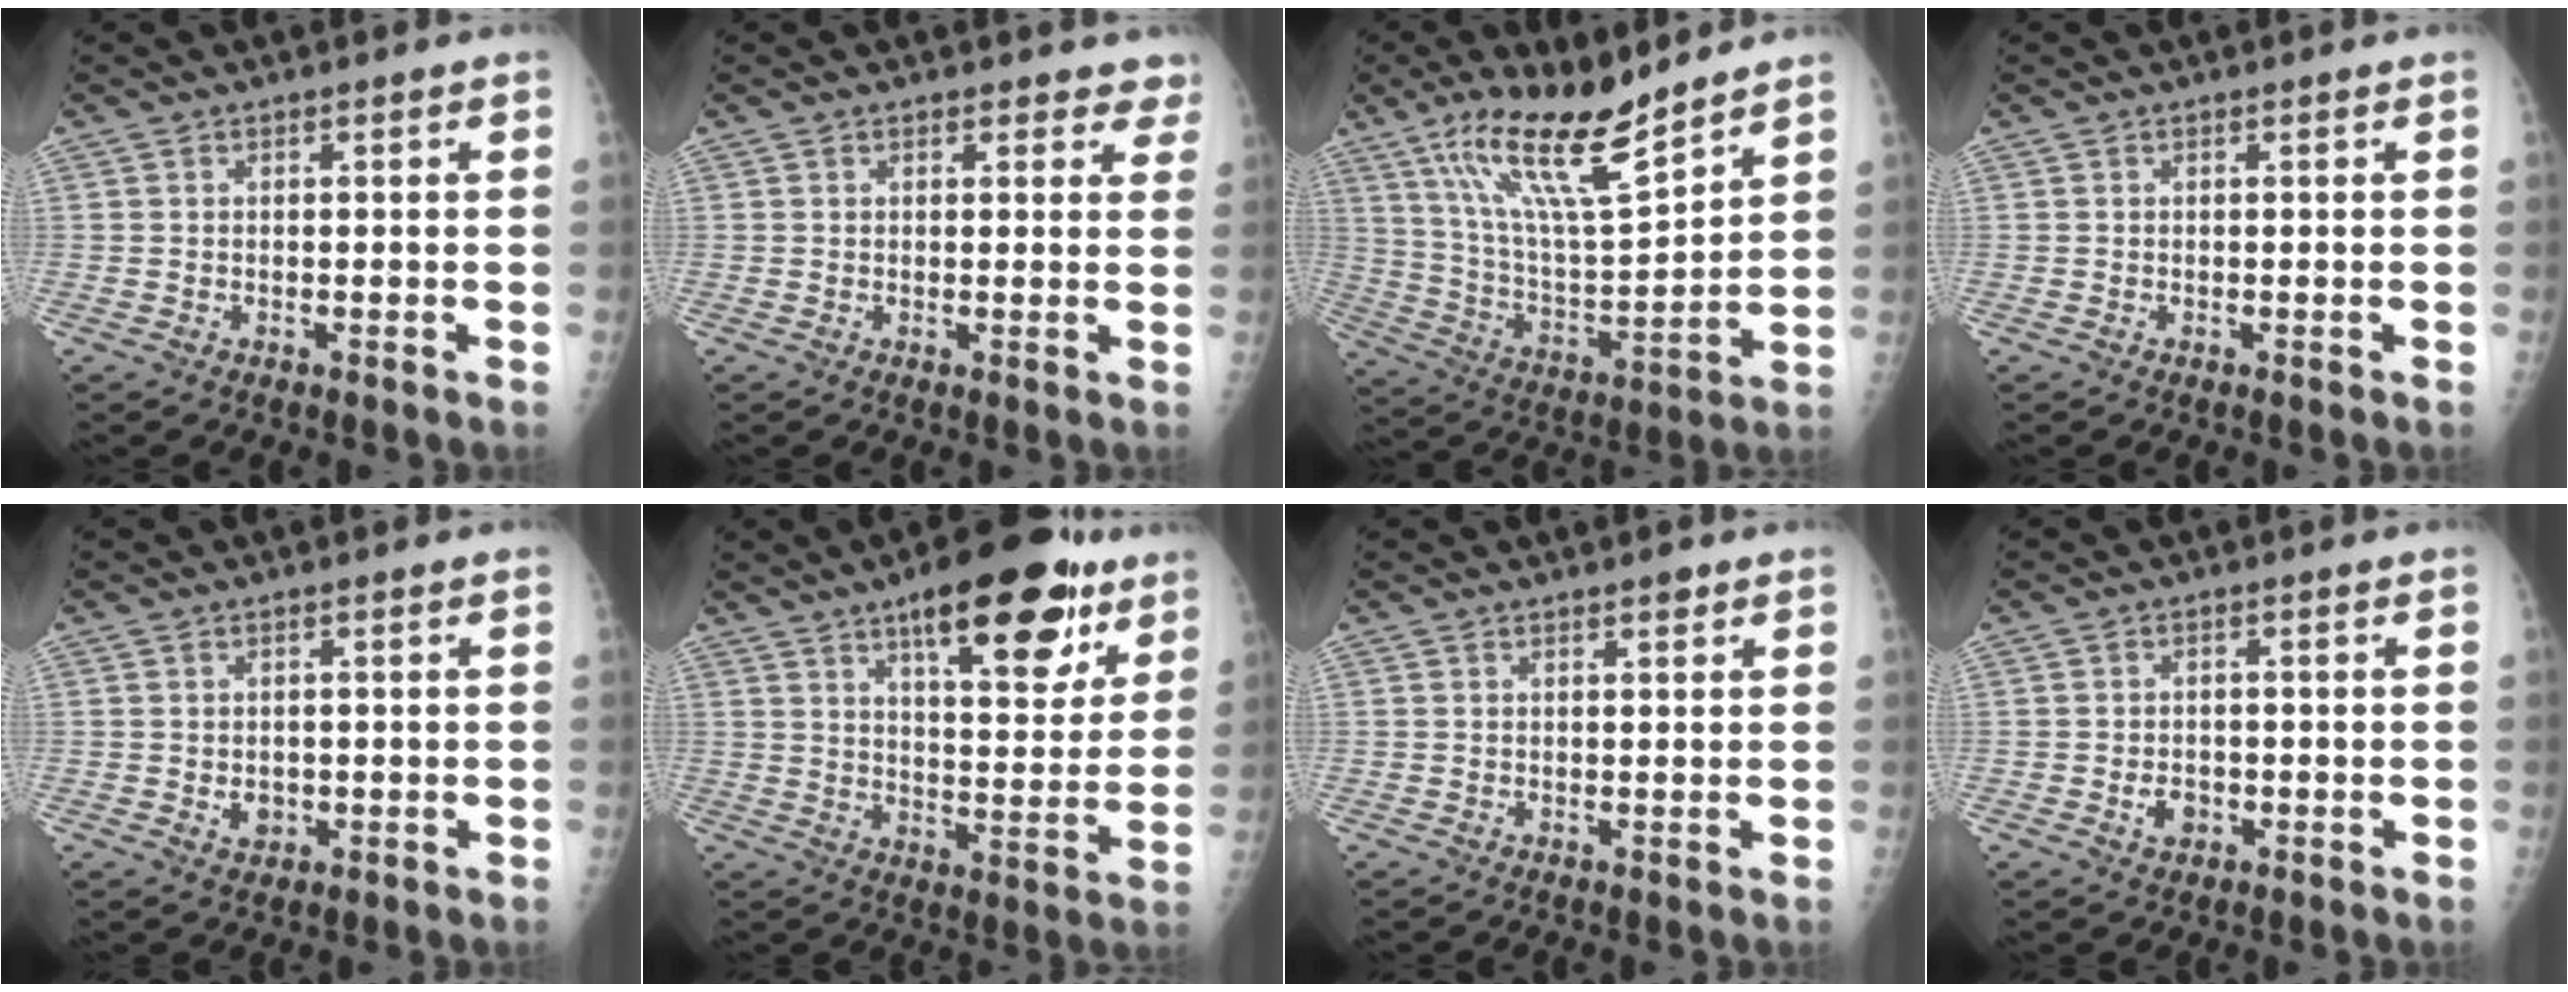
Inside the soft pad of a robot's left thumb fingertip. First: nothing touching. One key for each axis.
{"total": 3.7, "fx": 3.1, "fy": 1.8, "fz": 0.9, "tx": 0.030, "ty": -0.011, "tz": 0.023}
{"total": 16.6, "fx": 12.0, "fy": 3.3, "fz": 11.0, "tx": -0.182, "ty": -0.070, "tz": 0.230}
{"total": 0.0}
{"total": 2.3, "fx": -0.3, "fy": 1.9, "fz": 1.3, "tx": -0.011, "ty": 0.000, "tz": 0.002}
{"total": 19.3, "fx": 11.1, "fy": 7.0, "fz": 14.2, "tx": -0.161, "ty": -0.044, "tz": 0.162}
{"total": 1.2, "fx": 0.9, "fy": 0.4, "fz": 0.8, "tx": -0.006, "ty": -0.004, "tz": 0.012}
{"total": 2.8, "fx": -0.9, "fy": 2.1, "fz": 1.5, "tx": -0.017, "ty": 0.003, "tz": -0.011}